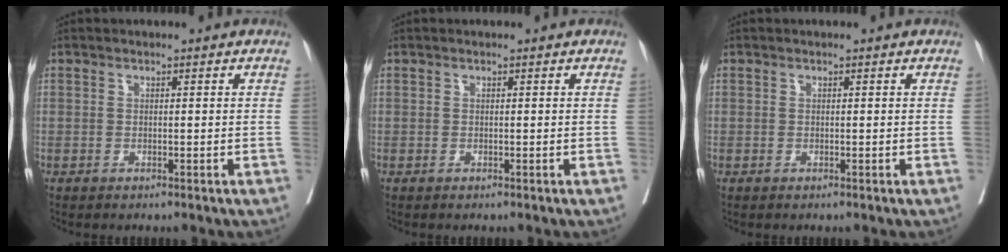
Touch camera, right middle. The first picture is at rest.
{"total": 0.0}
{"total": 0.0}